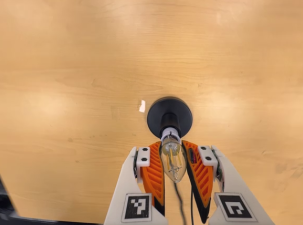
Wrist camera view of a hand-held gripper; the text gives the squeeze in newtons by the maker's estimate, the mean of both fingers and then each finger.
{"total": 20.6, "left": 18.8, "right": 22.3}